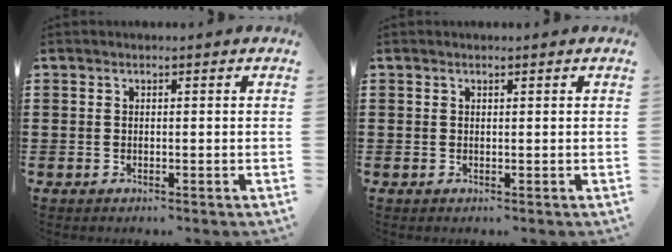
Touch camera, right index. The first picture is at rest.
{"total": 0.0}